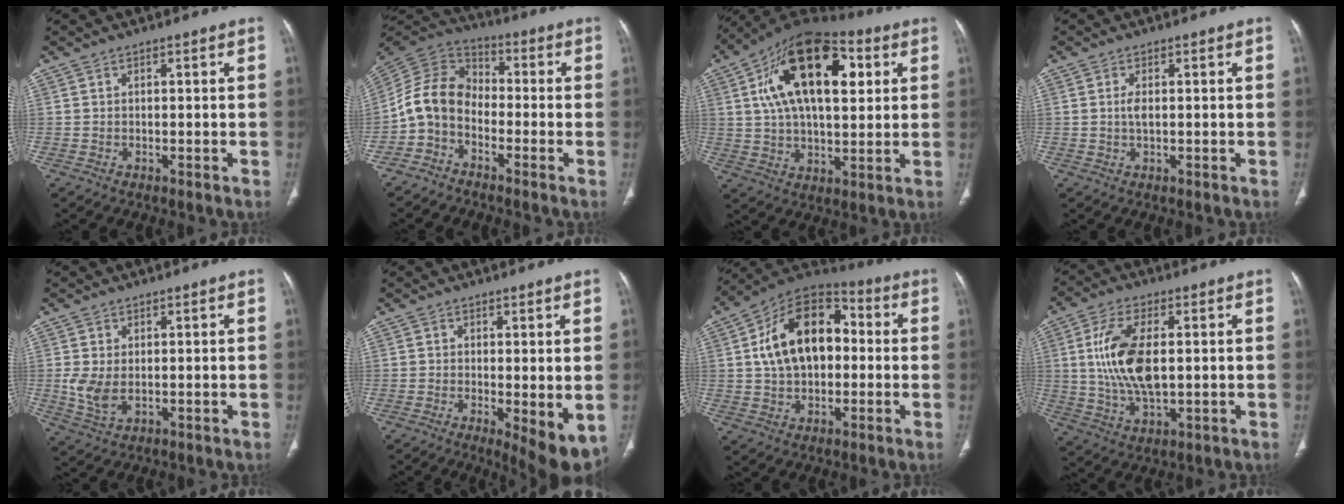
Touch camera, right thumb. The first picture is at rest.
{"total": 9.6, "force": [-3.4, 7.0, 5.6], "torque": [-0.102, 0.058, -0.085]}
{"total": 22.5, "force": [6.8, 11.5, 18.1], "torque": [-0.281, 0.007, 0.104]}
{"total": 1.8, "force": [0.2, 0.7, 1.6], "torque": [-0.037, -0.002, 0.006]}
{"total": 5.0, "force": [0.3, 3.1, 3.9], "torque": [-0.085, -0.010, 0.014]}
{"total": 7.9, "force": [-1.4, 2.7, 7.3], "torque": [-0.103, -0.024, -0.017]}
{"total": 17.6, "force": [1.9, 11.4, 13.2], "torque": [-0.192, 0.033, 0.024]}
{"total": 13.1, "force": [1.5, 6.3, 11.4], "torque": [-0.227, -0.006, 0.033]}